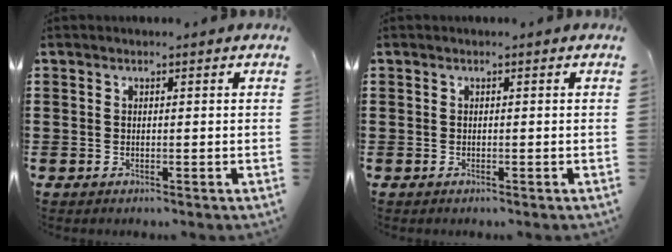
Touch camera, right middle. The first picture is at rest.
{"total": 0.0}